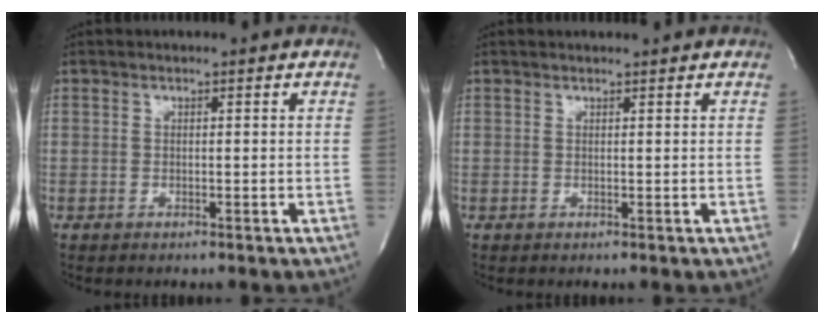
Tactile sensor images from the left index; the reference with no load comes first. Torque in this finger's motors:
{"motor_torque": [-0.03, -0.14, -0.03, 0.01]}